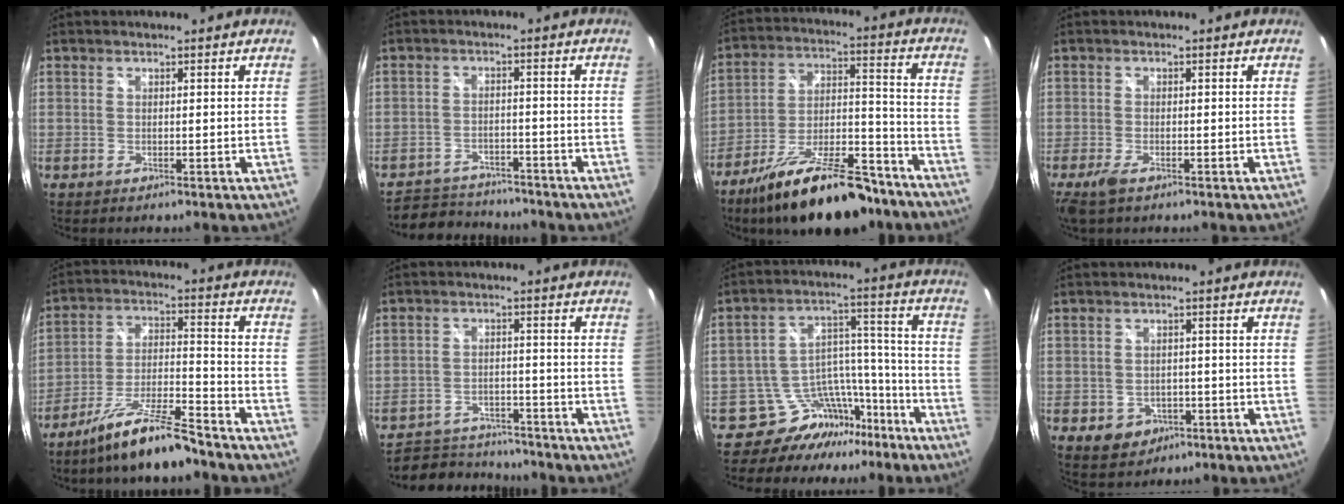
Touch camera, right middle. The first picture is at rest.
{"total": 8.9, "force": [-8.2, 3.1, 1.5], "torque": [-0.048, 0.015, -0.124]}
{"total": 22.1, "force": [-16.8, 6.8, 12.8], "torque": [-0.217, -0.009, -0.257]}
{"total": 3.3, "force": [-2.2, 1.0, 2.3], "torque": [-0.056, -0.011, -0.042]}
{"total": 12.1, "force": [-10.0, 1.1, 6.8], "torque": [-0.138, -0.006, -0.177]}
{"total": 10.4, "force": [-9.5, 3.8, 2.2], "torque": [-0.063, 0.015, -0.137]}
{"total": 12.3, "force": [-10.4, 6.4, 1.1], "torque": [-0.016, 0.075, -0.156]}
{"total": 5.5, "force": [-2.2, 4.7, 1.8], "torque": [-0.048, 0.003, -0.020]}